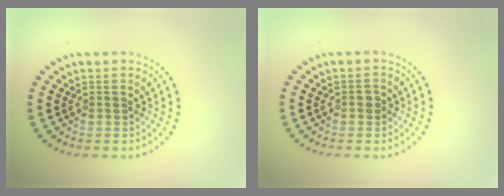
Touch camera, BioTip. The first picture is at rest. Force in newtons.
{"total": 0.9, "press": 0.9, "slide": 0.1}